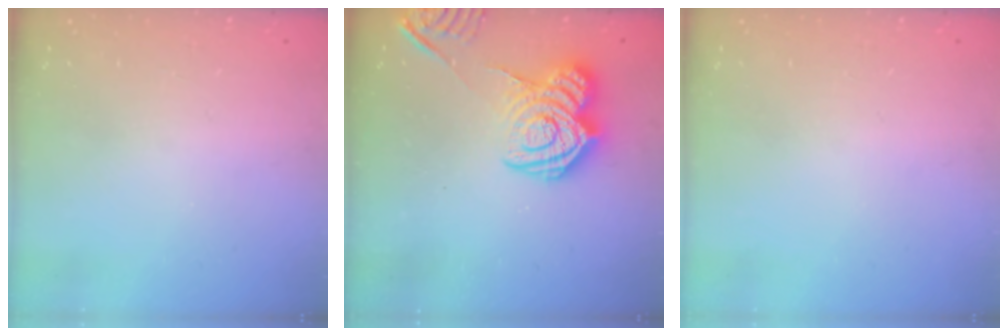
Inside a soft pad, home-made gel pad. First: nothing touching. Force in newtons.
{"total": 13.9, "press": 13.8, "slide": 1.0}
{"total": 0.0}